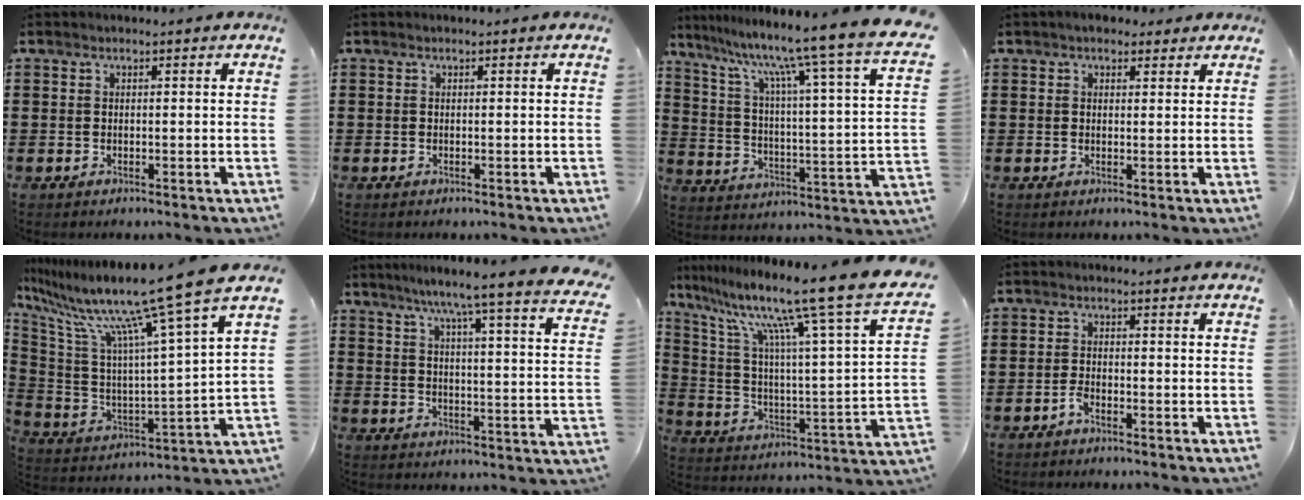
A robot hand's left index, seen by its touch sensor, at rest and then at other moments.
{"total": 0.0}
{"total": 10.0, "force": [8.1, -1.5, 5.7], "torque": [-0.125, -0.079, 0.116]}
{"total": 2.3, "force": [1.8, 1.3, 0.6], "torque": [-0.009, 0.005, 0.032]}
{"total": 13.9, "force": [11.1, -0.2, 8.4], "torque": [-0.196, -0.078, 0.172]}
{"total": 6.8, "force": [5.5, -1.4, 3.7], "torque": [-0.087, -0.048, 0.083]}
{"total": 14.2, "force": [10.5, 0.1, 9.5], "torque": [-0.193, -0.082, 0.157]}
{"total": 1.8, "force": [-1.3, 0.5, 1.2], "torque": [-0.033, -0.002, -0.026]}